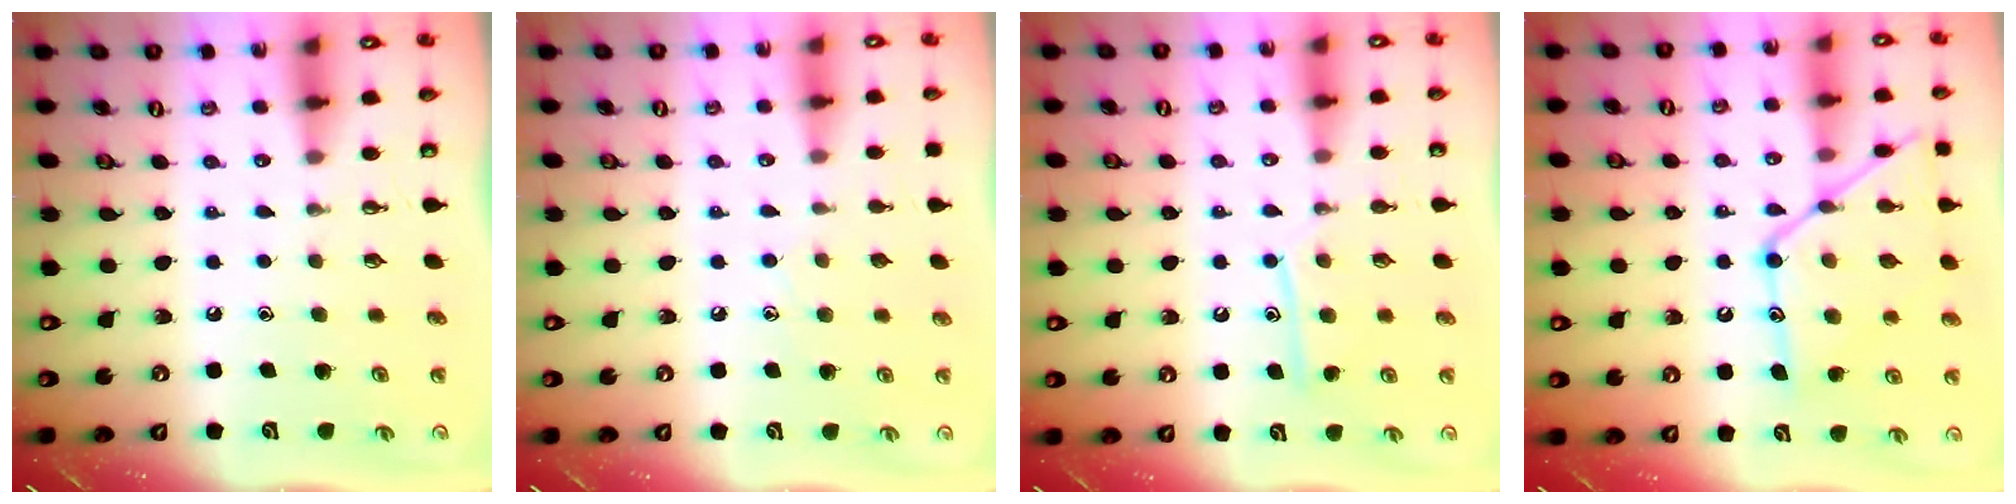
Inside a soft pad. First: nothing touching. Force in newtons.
{"total": 6.7, "press": 6.7, "slide": 0.8}
{"total": 10.9, "press": 10.9, "slide": 0.8}
{"total": 18.7, "press": 18.6, "slide": 1.6}